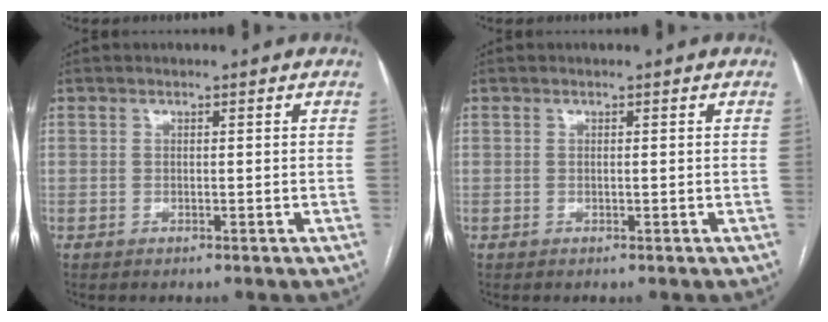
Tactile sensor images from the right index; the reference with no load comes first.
{"total": 0.0}